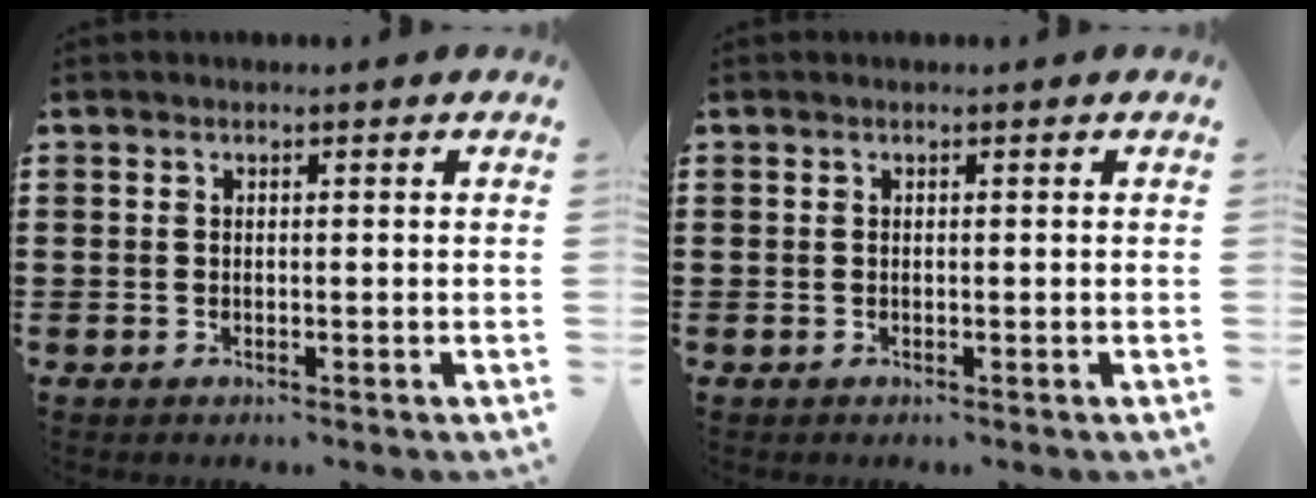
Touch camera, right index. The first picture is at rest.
{"total": 0.0}